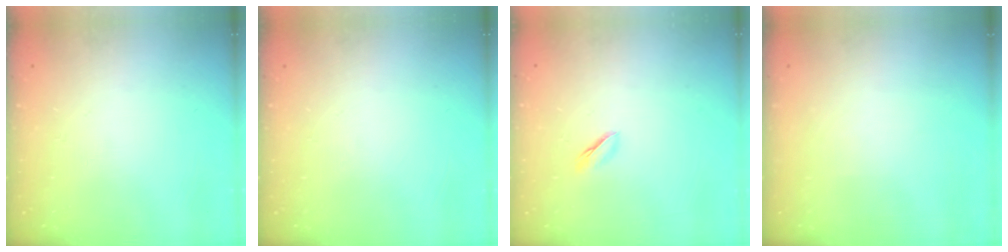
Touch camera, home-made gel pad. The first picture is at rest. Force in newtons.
{"total": 0.0}
{"total": 2.5, "press": 2.5, "slide": 0.4}
{"total": 0.0}